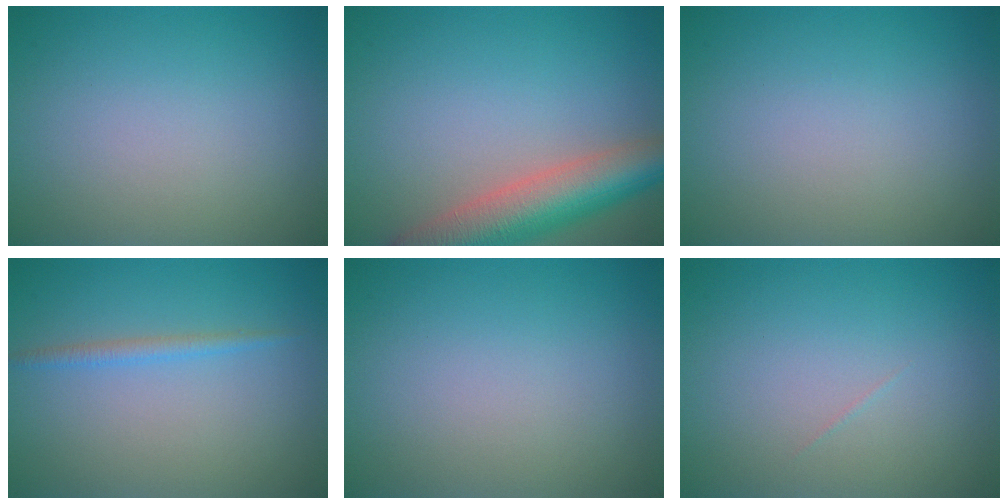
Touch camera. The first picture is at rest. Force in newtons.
{"total": 7.6, "press": 7.6, "slide": 0.5}
{"total": 0.0}
{"total": 1.3, "press": 1.3, "slide": 0.1}
{"total": 0.0}
{"total": 0.0}